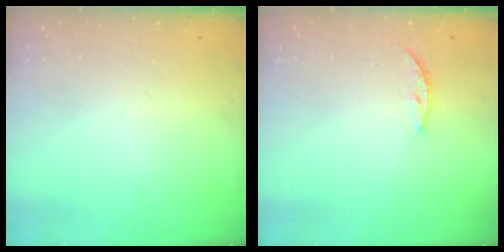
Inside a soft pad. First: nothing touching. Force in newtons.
{"total": 5.7, "press": 5.6, "slide": 0.7}